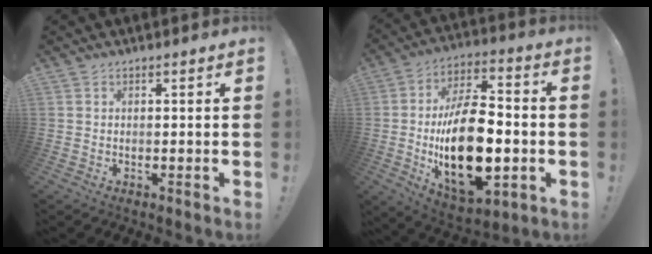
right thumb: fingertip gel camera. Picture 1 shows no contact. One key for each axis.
{"total": 25.6, "fx": -4.1, "fy": 13.6, "fz": 21.3, "tx": -0.380, "ty": 0.014, "tz": -0.057}